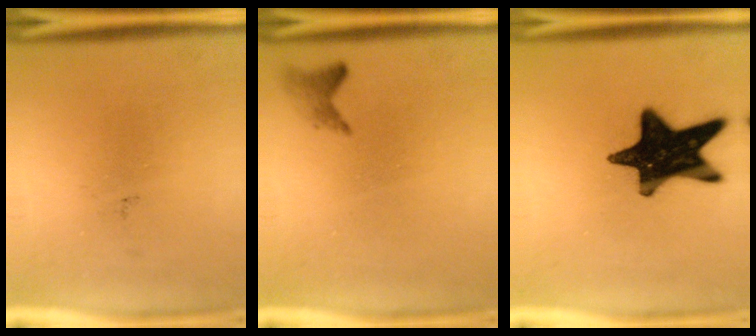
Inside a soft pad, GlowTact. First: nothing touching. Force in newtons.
{"total": 1.4}
{"total": 18.3}